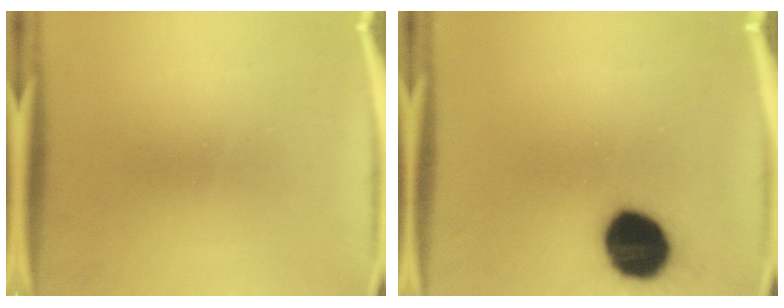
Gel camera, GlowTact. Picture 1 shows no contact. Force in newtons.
{"total": 16.4}